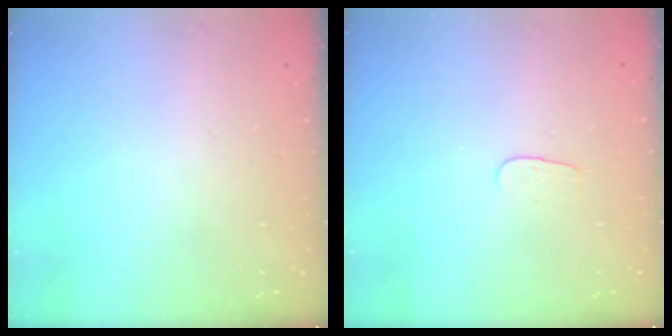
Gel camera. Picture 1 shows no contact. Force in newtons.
{"total": 3.7, "press": 3.6, "slide": 0.4}